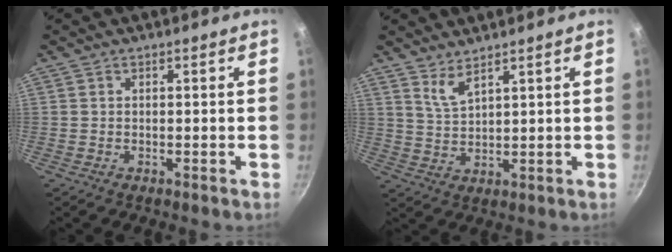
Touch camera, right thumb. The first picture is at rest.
{"total": 3.9, "force": [3.1, 0.9, 2.3], "torque": [-0.044, -0.030, 0.065]}